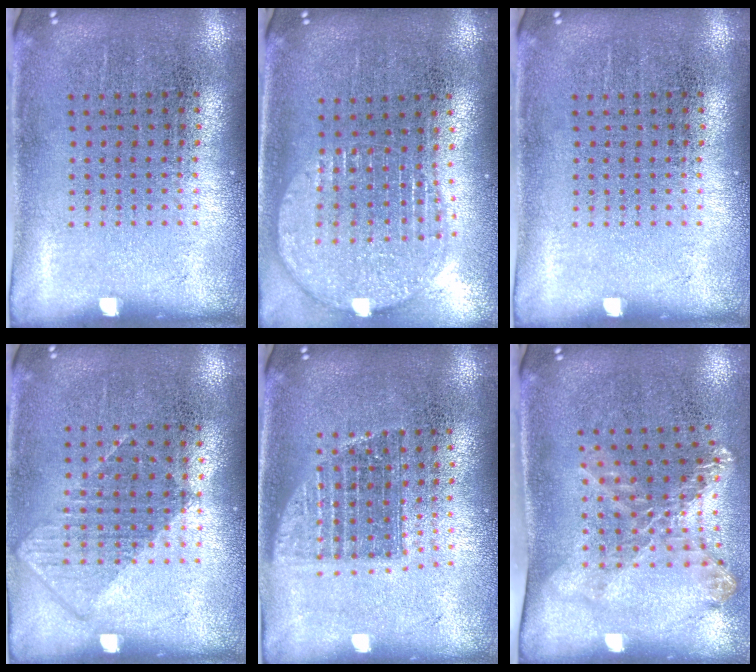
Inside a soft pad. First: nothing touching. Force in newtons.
{"total": 1.9, "press": 1.6, "slide": 1.0}
{"total": 0.0}
{"total": 0.8, "press": 0.7, "slide": 0.4}
{"total": 1.2, "press": 1.0, "slide": 0.7}
{"total": 1.7, "press": 1.3, "slide": 1.1}